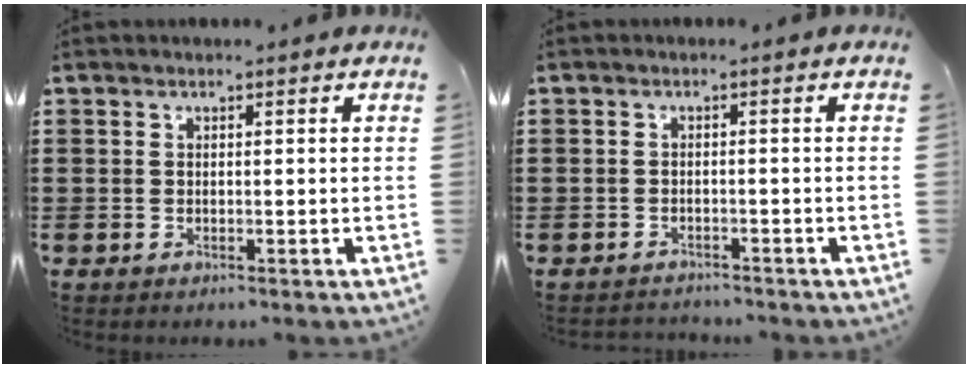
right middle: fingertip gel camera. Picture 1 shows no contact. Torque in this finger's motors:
{"motor_torque": [-0.63, 0.61, -0.43, -0.21]}